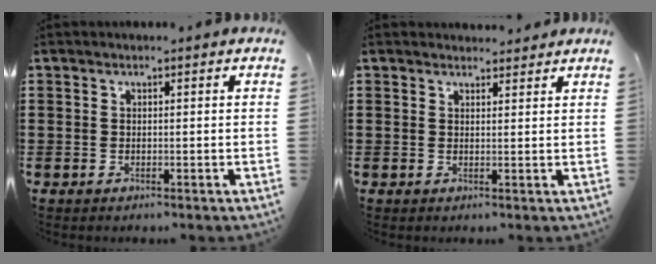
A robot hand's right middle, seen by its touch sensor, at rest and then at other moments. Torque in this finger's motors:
{"motor_torque": [-0.19, -0.16, -0.08, -0.02]}